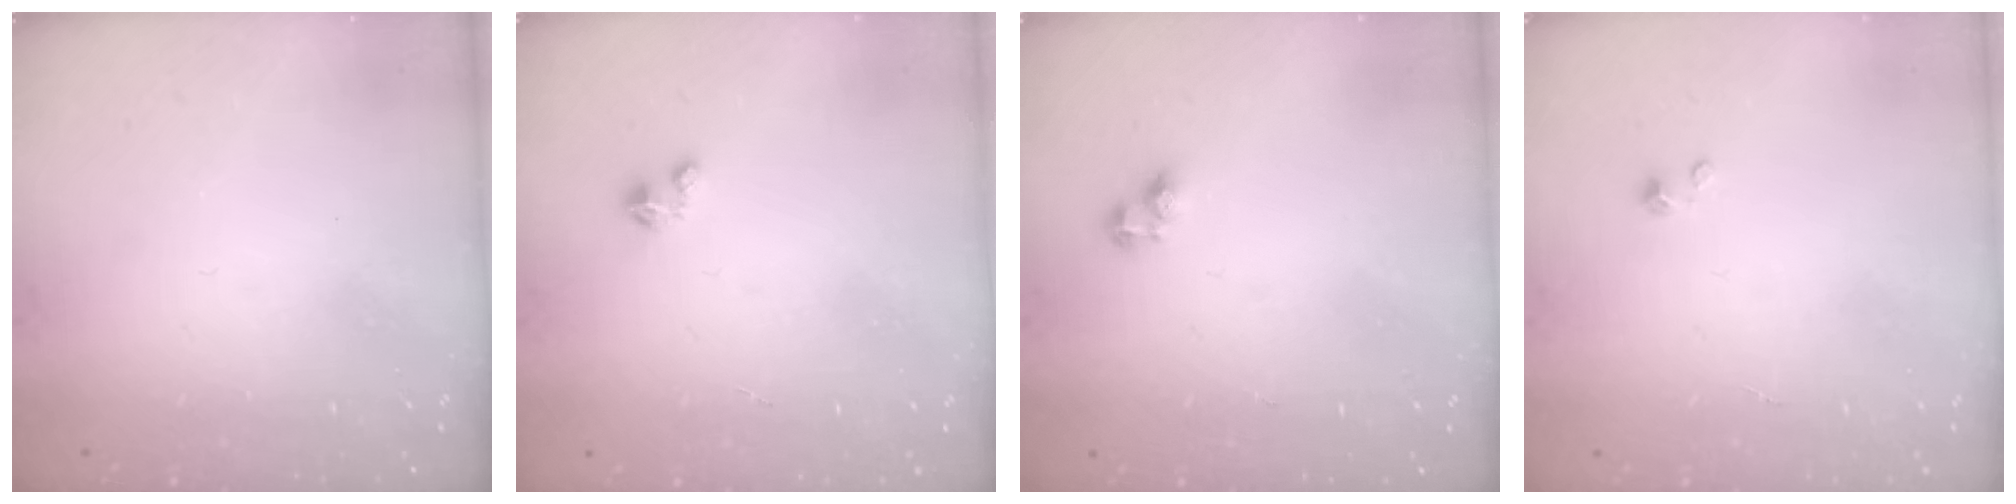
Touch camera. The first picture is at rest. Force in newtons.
{"total": 1.4, "press": 1.4, "slide": 0.2}
{"total": 2.8, "press": 2.8, "slide": 0.3}
{"total": 0.7, "press": 0.7, "slide": 0.1}